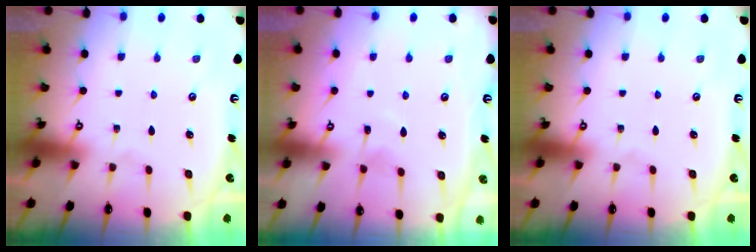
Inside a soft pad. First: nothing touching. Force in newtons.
{"total": 4.6, "press": 4.5, "slide": 0.5}
{"total": 0.0}